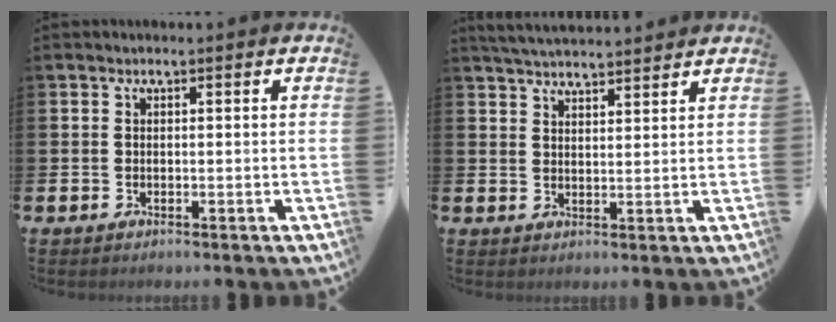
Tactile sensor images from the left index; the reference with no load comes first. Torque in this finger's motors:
{"motor_torque": [0.84, -0.93, 0.46, 0.14]}